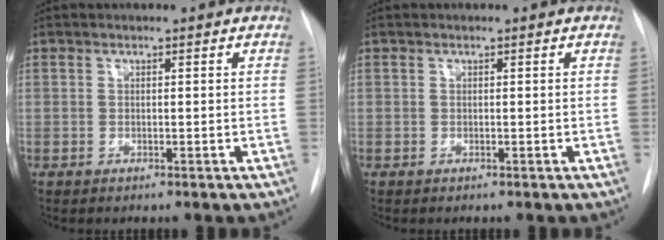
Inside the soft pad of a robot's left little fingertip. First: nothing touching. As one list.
[{"total": 0.0}]